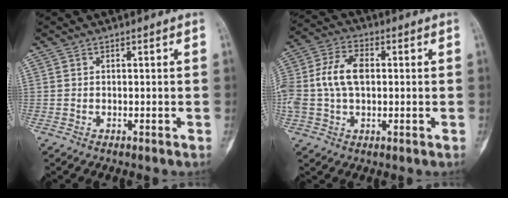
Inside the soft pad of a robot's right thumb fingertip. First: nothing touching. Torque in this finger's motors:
{"motor_torque": [1.15, 1.11, 0.11, -0.02, 0.10]}